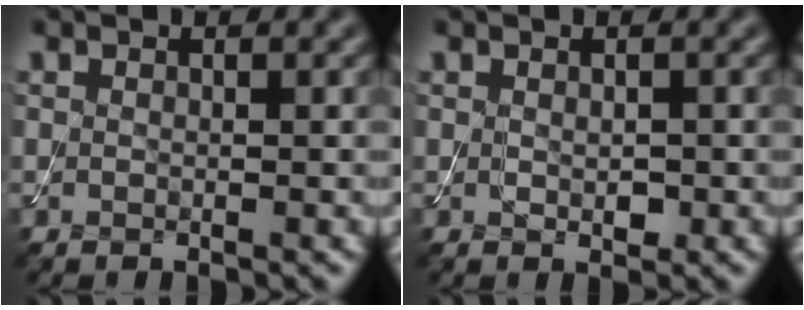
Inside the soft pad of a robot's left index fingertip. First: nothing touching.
{"total": 1.3, "force": [-0.1, 0.8, 1.0], "torque": [-0.018, -0.004, 0.002]}